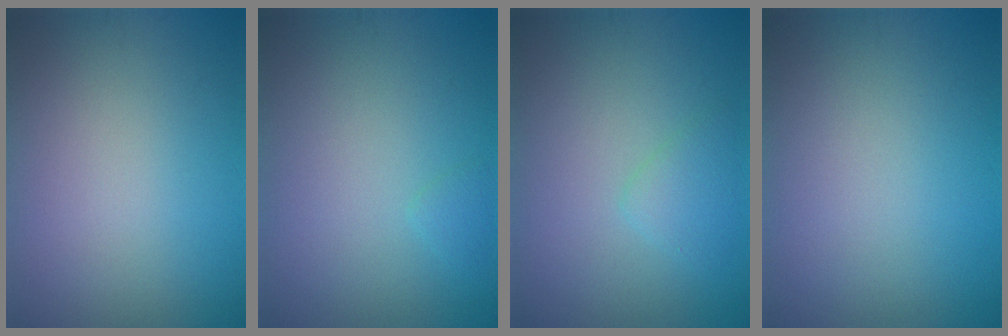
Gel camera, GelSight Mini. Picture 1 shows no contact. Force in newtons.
{"total": 0.7, "press": 0.7, "slide": 0.0}
{"total": 1.6, "press": 1.6, "slide": 0.1}
{"total": 0.0}